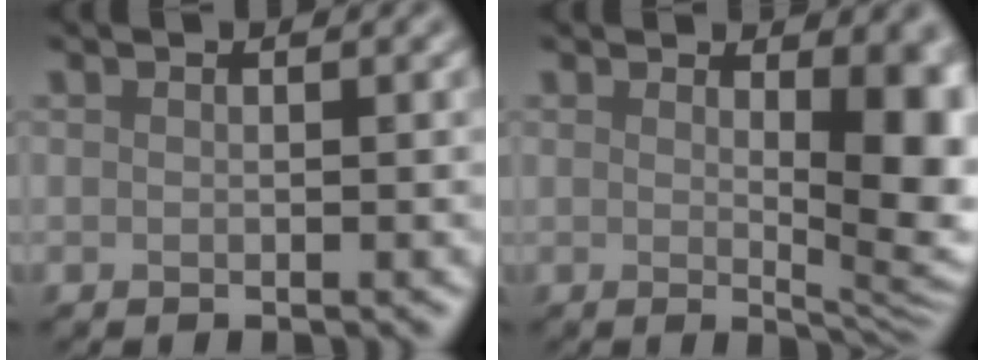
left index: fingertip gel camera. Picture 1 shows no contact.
{"total": 8.1, "force": [1.4, 3.1, 7.4], "torque": [-0.059, -0.002, 0.019]}